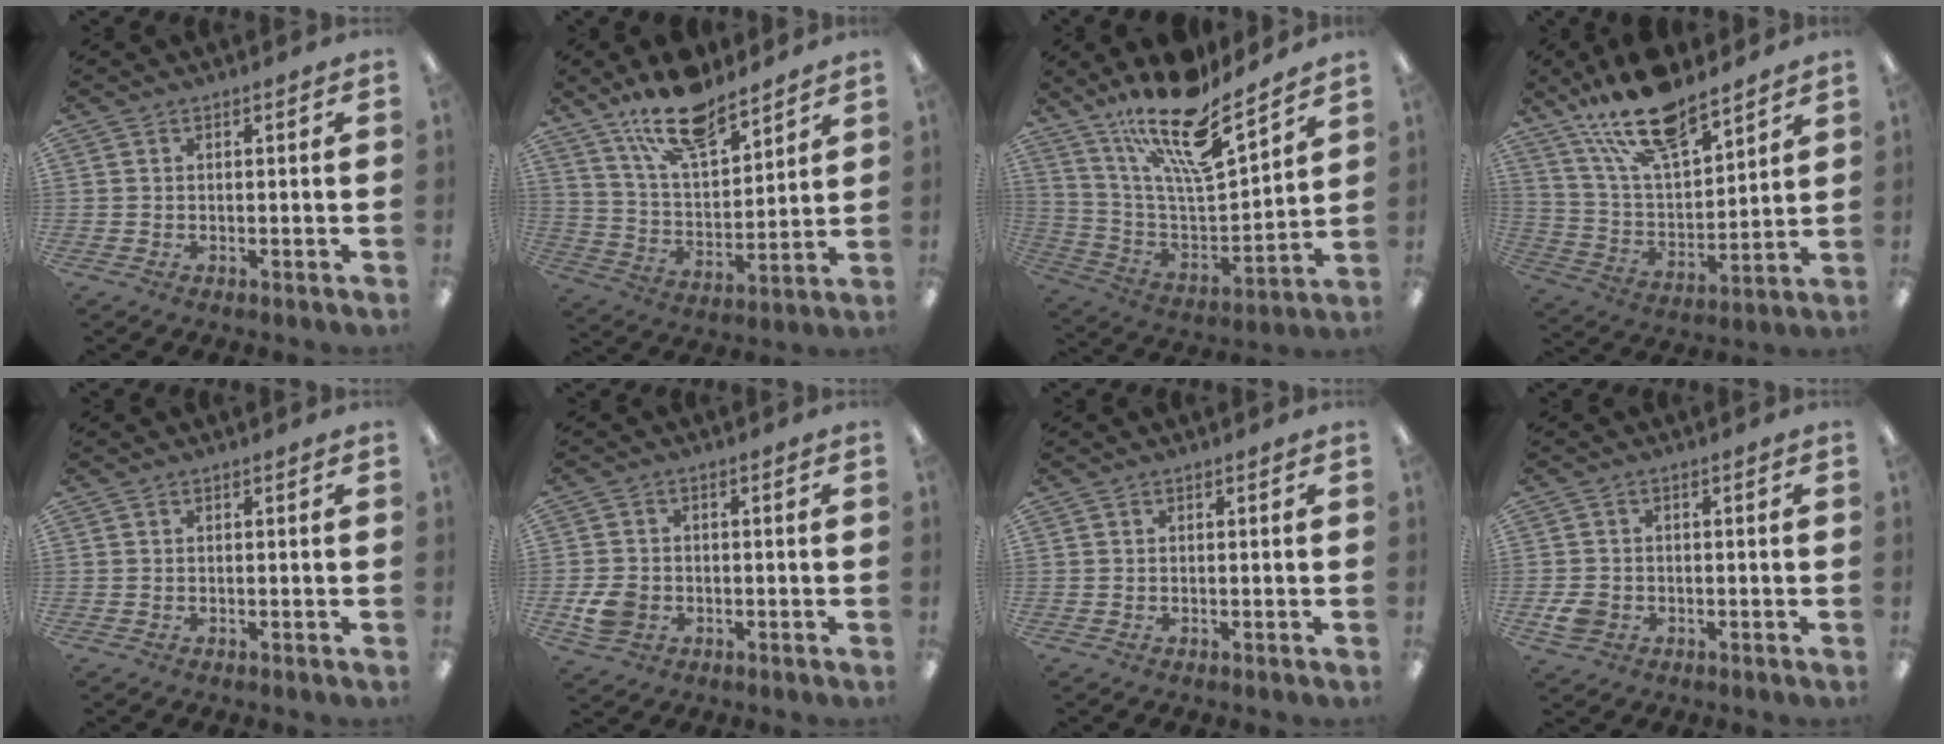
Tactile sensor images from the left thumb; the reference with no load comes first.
{"total": 16.5, "force": [12.6, 6.3, 8.6], "torque": [-0.154, -0.065, 0.221]}
{"total": 19.7, "force": [15.2, 4.8, 11.6], "torque": [-0.209, -0.104, 0.258]}
{"total": 18.4, "force": [14.1, 6.5, 9.8], "torque": [-0.190, -0.073, 0.248]}
{"total": 0.0}
{"total": 5.4, "force": [-1.5, 4.4, 2.8], "torque": [-0.041, 0.001, -0.028]}
{"total": 0.0}
{"total": 3.7, "force": [-1.0, 3.1, 1.8], "torque": [-0.033, -0.002, -0.021]}